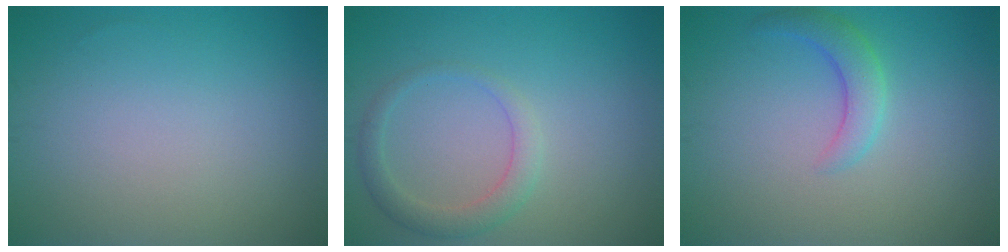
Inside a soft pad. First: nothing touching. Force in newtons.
{"total": 2.4, "press": 2.4, "slide": 0.1}
{"total": 2.6, "press": 2.6, "slide": 0.1}